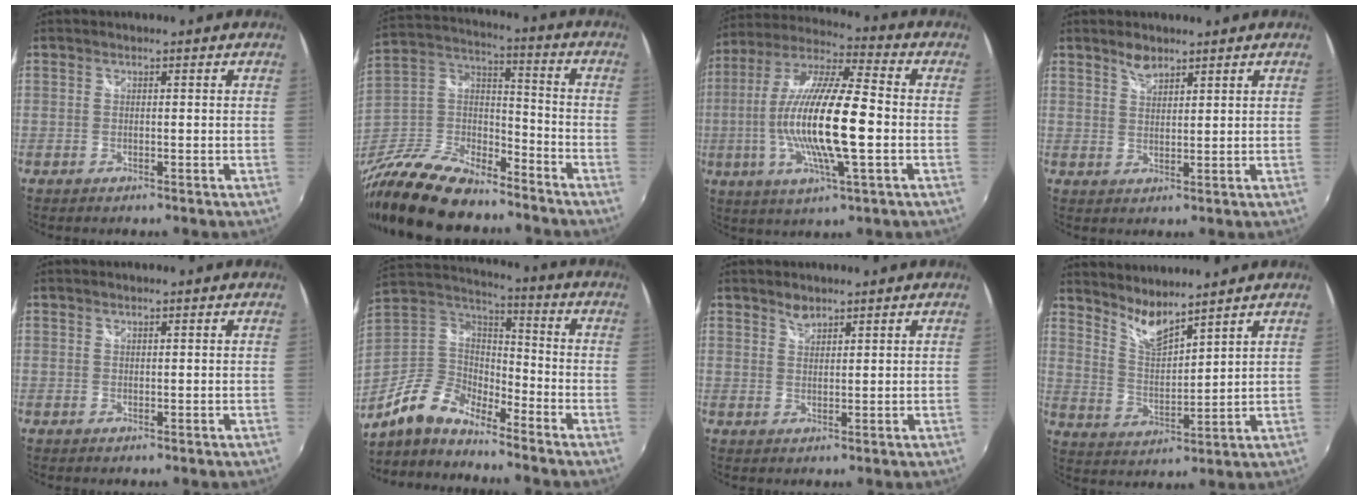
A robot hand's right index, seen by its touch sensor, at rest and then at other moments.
{"total": 23.2, "force": [-16.4, 10.6, 12.6], "torque": [-0.296, -0.007, -0.291]}
{"total": 19.0, "force": [-2.7, 3.2, 18.5], "torque": [-0.350, -0.009, -0.054]}
{"total": 3.0, "force": [2.5, 1.2, 1.3], "torque": [-0.018, 0.003, 0.044]}
{"total": 0.0}
{"total": 12.1, "force": [-9.5, 4.7, 5.8], "torque": [-0.124, 0.007, -0.195]}
{"total": 2.2, "force": [1.9, 0.8, 0.6], "torque": [-0.007, 0.001, 0.034]}
{"total": 7.0, "force": [6.2, 0.6, 3.1], "torque": [-0.057, -0.013, 0.122]}